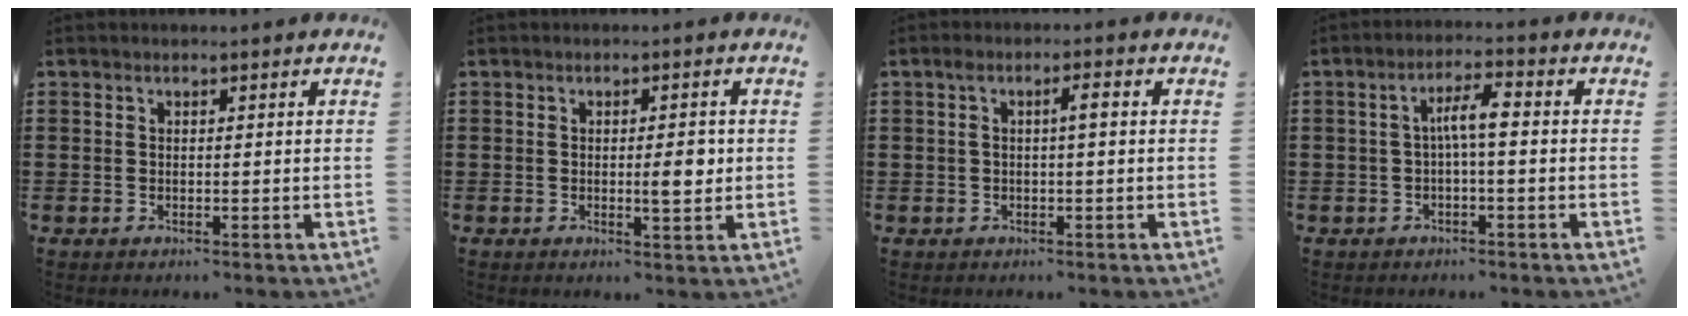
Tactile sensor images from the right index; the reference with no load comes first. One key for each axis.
{"total": 3.5, "fx": -0.1, "fy": 0.9, "fz": 3.4, "tx": -0.052, "ty": -0.004, "tz": -0.005}
{"total": 2.5, "fx": 0.1, "fy": 0.4, "fz": 2.5, "tx": -0.046, "ty": 0.005, "tz": -0.002}
{"total": 4.4, "fx": -0.3, "fy": 1.0, "fz": 4.3, "tx": -0.089, "ty": 0.007, "tz": -0.012}